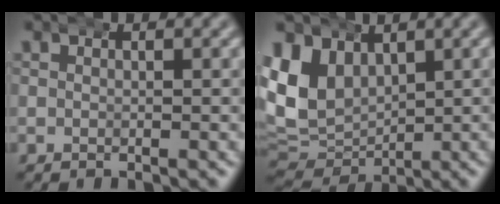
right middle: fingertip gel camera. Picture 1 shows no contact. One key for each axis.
{"total": 11.2, "fx": 0.6, "fy": 9.6, "fz": 5.8, "tx": -0.145, "ty": -0.020, "tz": 0.016}